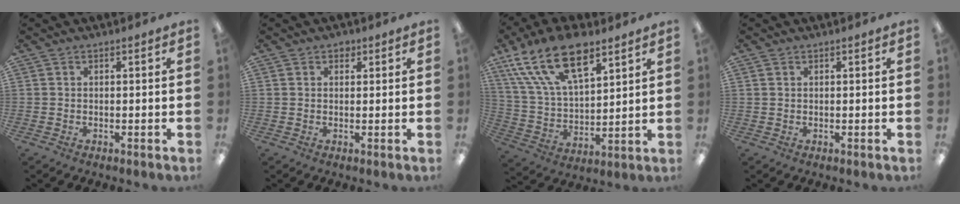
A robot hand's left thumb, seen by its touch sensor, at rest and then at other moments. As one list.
[{"total": 1.9, "force": [1.1, 1.4, 0.7], "torque": [0.000, -0.003, 0.016]}, {"total": 19.7, "force": [11.8, 9.6, 12.5], "torque": [-0.251, -0.044, 0.210]}, {"total": 0.9, "force": [0.5, 0.7, 0.4], "torque": [-0.010, 0.003, 0.009]}]